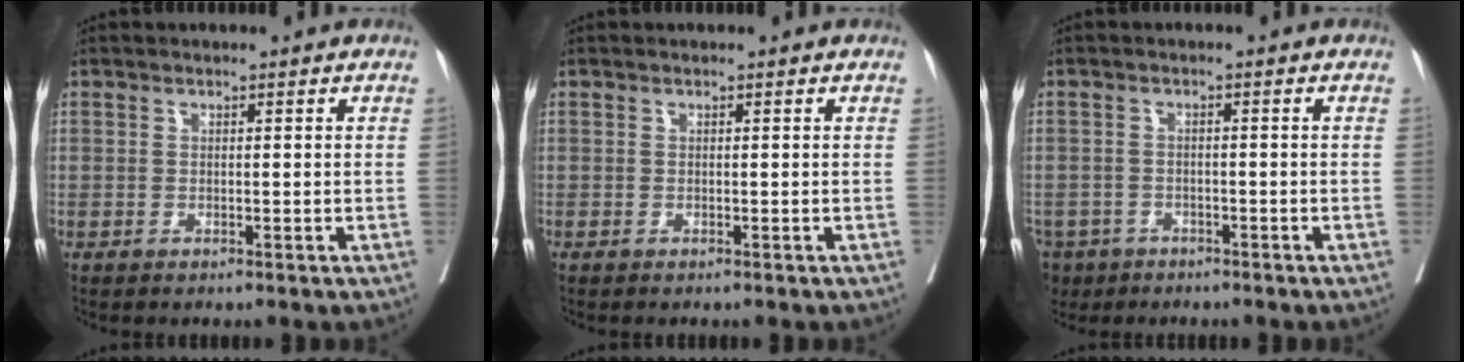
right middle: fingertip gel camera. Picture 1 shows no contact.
{"total": 0.0}
{"total": 6.0, "force": [-4.1, 4.2, 0.8], "torque": [-0.019, 0.001, -0.068]}